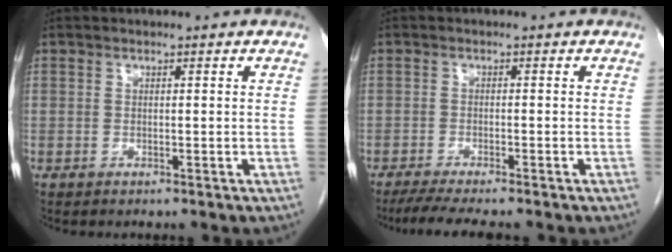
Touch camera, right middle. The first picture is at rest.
{"total": 6.5, "force": [-5.4, 0.3, 3.5], "torque": [-0.052, -0.016, -0.087]}